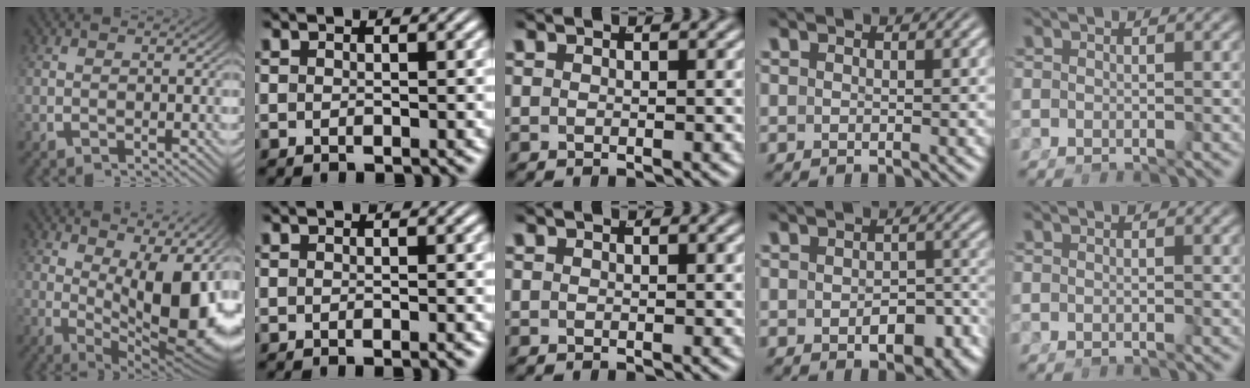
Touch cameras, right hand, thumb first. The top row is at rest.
{"thumb": {"total": 14.9, "force": [-0.5, 7.7, 12.7], "torque": [-0.201, -0.047, 0.023]}, "index": {"total": 0.8, "force": [-0.7, -0.2, 0.4], "torque": [-0.001, 0.003, -0.012]}, "ring": {"total": 4.3, "force": [-2.3, 2.1, 3.1], "torque": [-0.034, -0.011, -0.027]}}